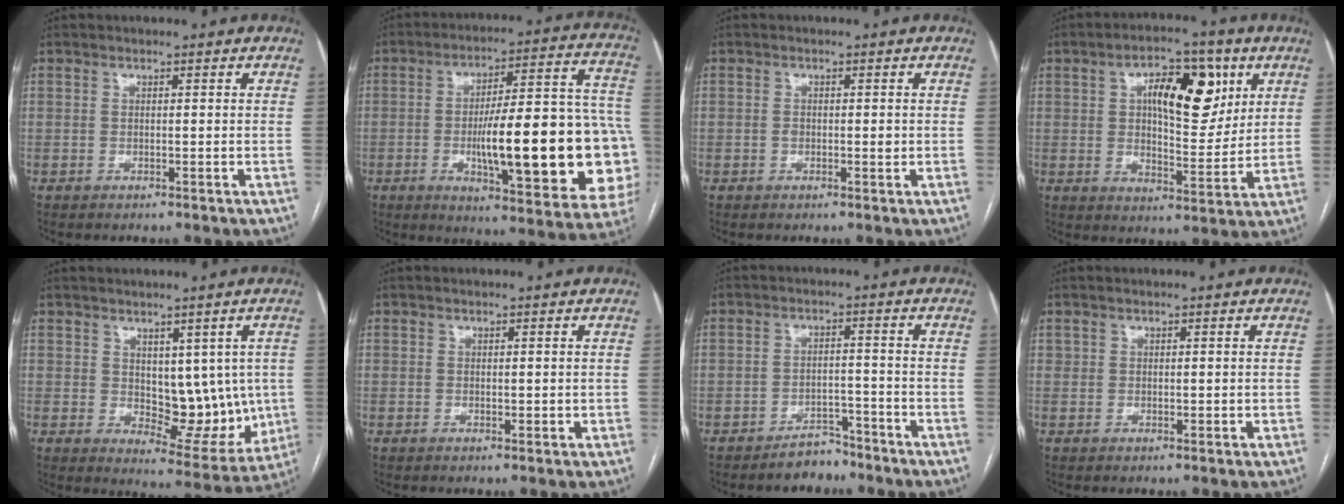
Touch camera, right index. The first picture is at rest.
{"total": 27.1, "force": [-4.7, 5.1, 26.2], "torque": [-0.293, 0.016, -0.058]}
{"total": 1.5, "force": [-0.1, 0.9, 1.3], "torque": [-0.020, 0.001, -0.002]}
{"total": 12.8, "force": [4.7, 5.4, 10.7], "torque": [-0.161, 0.019, 0.076]}
{"total": 10.6, "force": [0.7, 6.0, 8.6], "torque": [-0.092, 0.000, 0.030]}
{"total": 1.2, "force": [0.2, 0.7, 0.9], "torque": [-0.013, -0.003, 0.003]}
{"total": 4.0, "force": [-3.5, 1.8, 0.7], "torque": [-0.007, 0.006, -0.054]}
{"total": 1.0, "force": [0.4, 0.8, 0.5], "torque": [-0.005, -0.002, 0.008]}